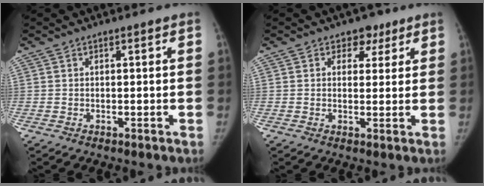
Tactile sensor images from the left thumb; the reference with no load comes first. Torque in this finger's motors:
{"motor_torque": [-0.01, 0.02, 0.16, 0.32, 0.00]}